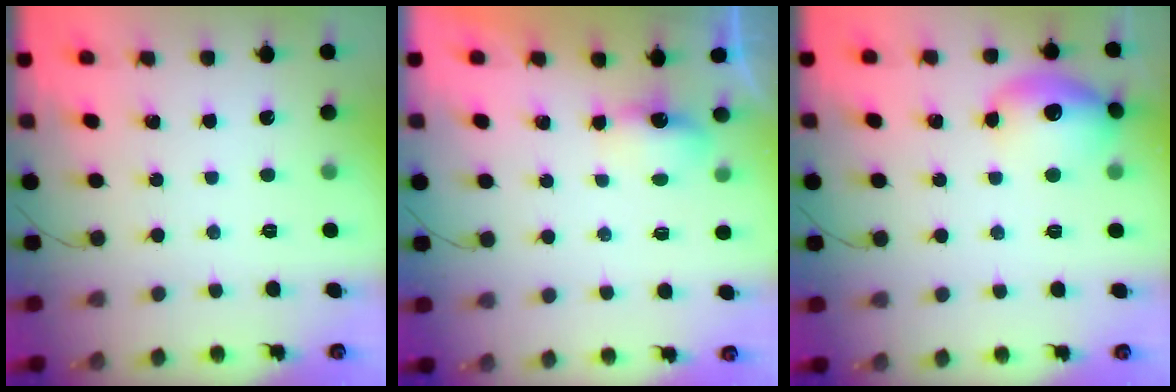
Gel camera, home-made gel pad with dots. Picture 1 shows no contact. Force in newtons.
{"total": 4.1, "press": 3.9, "slide": 1.2}
{"total": 12.5, "press": 12.4, "slide": 1.4}